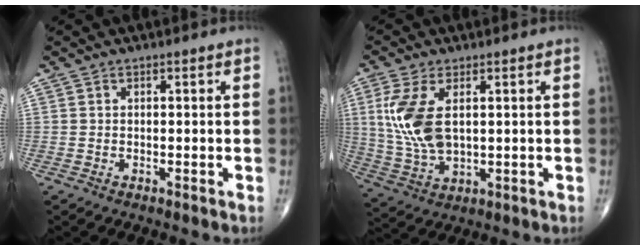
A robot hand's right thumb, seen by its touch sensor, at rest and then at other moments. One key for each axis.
{"total": 11.2, "fx": 2.3, "fy": 5.8, "fz": 9.3, "tx": -0.202, "ty": -0.009, "tz": 0.055}